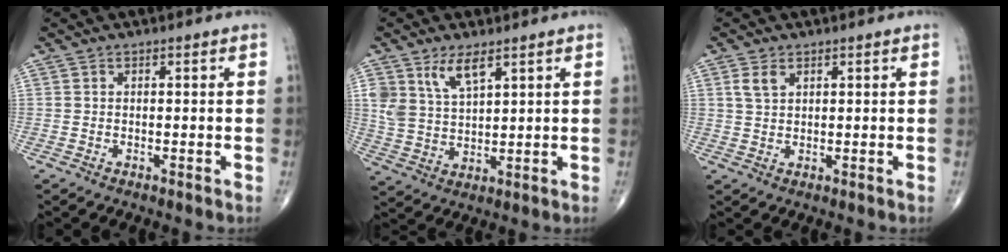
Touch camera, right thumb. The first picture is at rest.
{"total": 6.7, "force": [4.2, 2.8, 4.5], "torque": [-0.081, -0.024, 0.088]}
{"total": 2.7, "force": [1.4, 1.6, 1.7], "torque": [-0.033, 0.001, 0.033]}